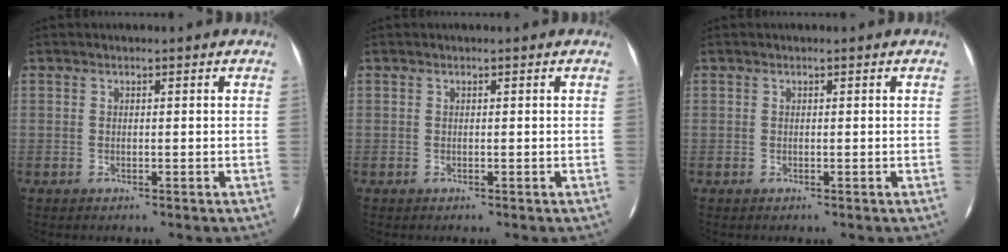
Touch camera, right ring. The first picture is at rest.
{"total": 0.0}
{"total": 0.0}